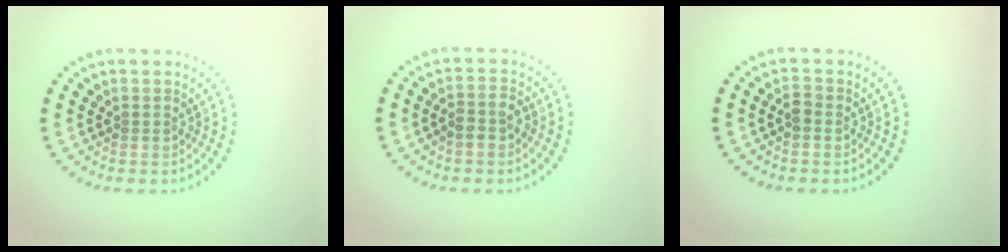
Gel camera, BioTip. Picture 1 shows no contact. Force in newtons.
{"total": 1.8, "press": 1.6, "slide": 0.7}
{"total": 1.2, "press": 1.2, "slide": 0.1}